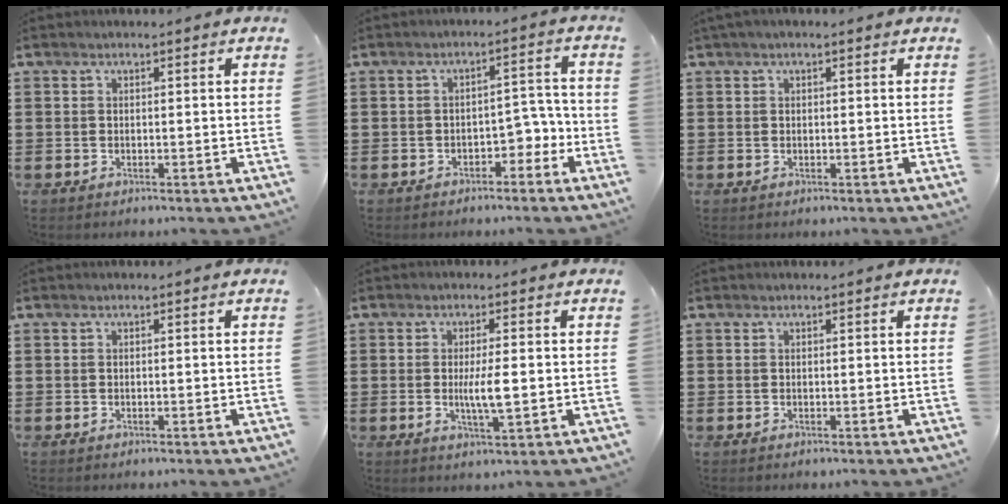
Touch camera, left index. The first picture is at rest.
{"total": 4.0, "force": [-2.6, 2.1, 2.2], "torque": [-0.041, 0.011, -0.053]}
{"total": 0.7, "force": [0.2, 0.4, 0.5], "torque": [-0.011, 0.004, 0.004]}
{"total": 0.0}
{"total": 4.8, "force": [-0.2, 0.8, 4.8], "torque": [-0.098, -0.008, -0.009]}
{"total": 0.0}